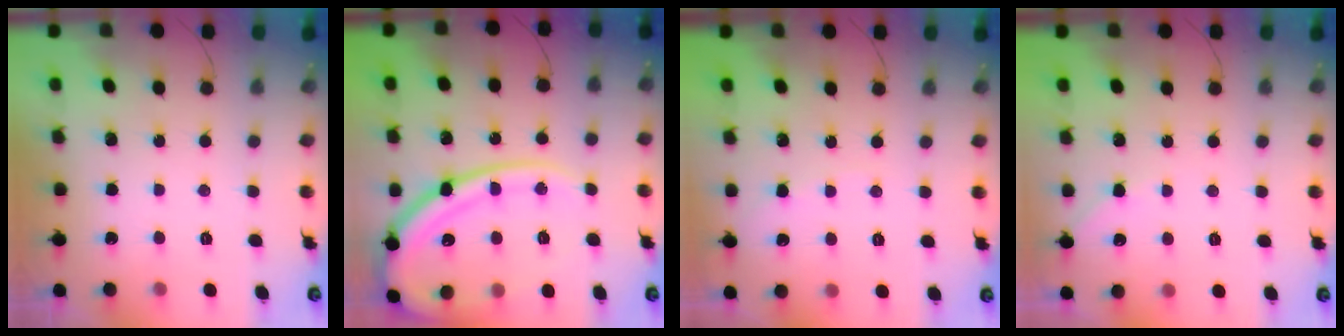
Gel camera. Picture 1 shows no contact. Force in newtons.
{"total": 21.3, "press": 21.1, "slide": 2.2}
{"total": 3.0, "press": 3.0, "slide": 0.3}
{"total": 3.0, "press": 2.9, "slide": 0.5}